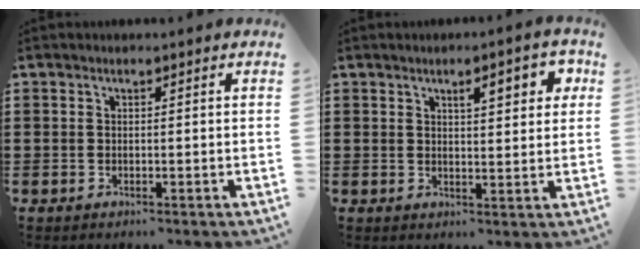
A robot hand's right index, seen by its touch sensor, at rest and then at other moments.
{"total": 4.5, "force": [2.1, 1.4, 3.8], "torque": [-0.047, -0.005, 0.026]}